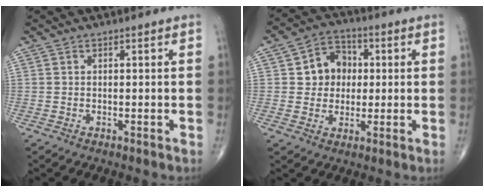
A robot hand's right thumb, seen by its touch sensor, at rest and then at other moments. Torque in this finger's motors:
{"motor_torque": [-0.66, 0.74, -0.06, 0.05, 0.04]}